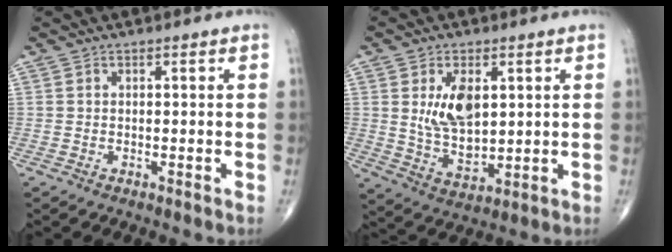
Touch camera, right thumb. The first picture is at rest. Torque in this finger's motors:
{"motor_torque": [1.58, 0.90, 0.55, -0.72, 0.10]}